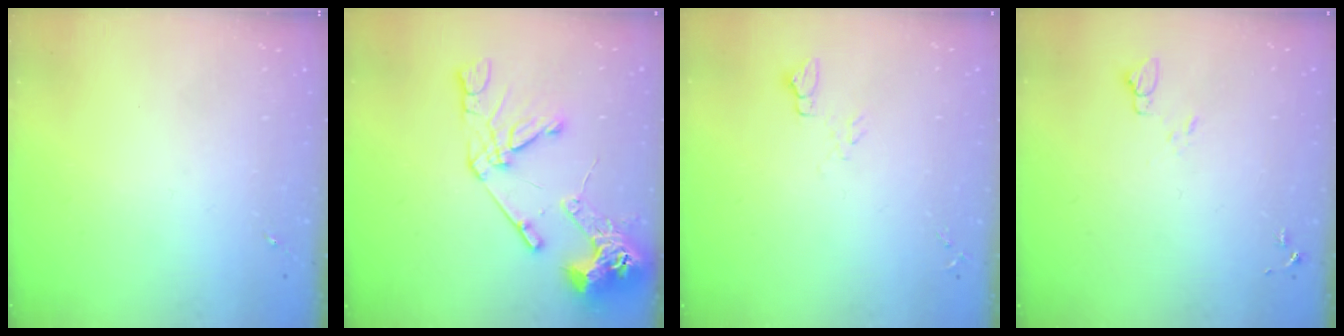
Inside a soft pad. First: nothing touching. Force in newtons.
{"total": 19.7, "press": 19.5, "slide": 2.6}
{"total": 4.6, "press": 4.6, "slide": 0.5}
{"total": 4.5, "press": 4.5, "slide": 0.4}